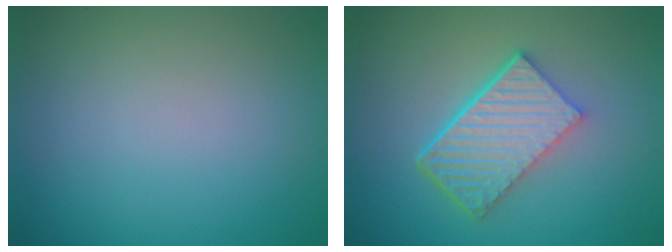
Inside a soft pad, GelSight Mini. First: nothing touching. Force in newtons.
{"total": 6.7, "press": 4.5, "slide": 5.0}